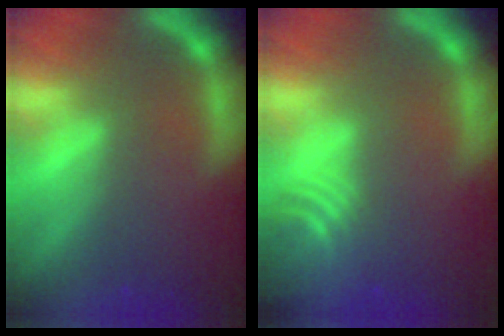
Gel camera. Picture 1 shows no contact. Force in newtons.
{"total": 6.0}